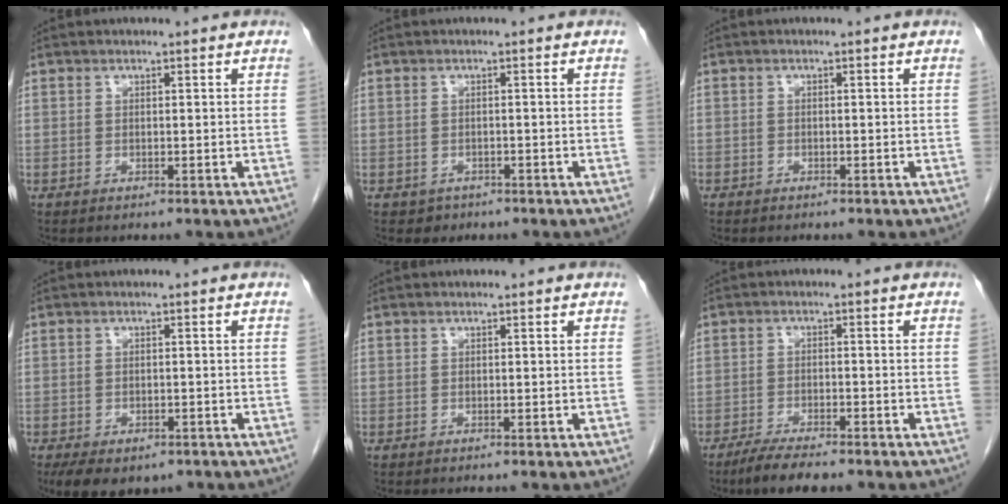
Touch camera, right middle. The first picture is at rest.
{"total": 1.6, "force": [-1.0, 1.2, 0.0], "torque": [-0.005, 0.006, -0.011]}
{"total": 0.8, "force": [-0.6, 0.5, 0.1], "torque": [-0.005, 0.003, -0.010]}
{"total": 8.6, "force": [-5.9, 4.5, 4.3], "torque": [-0.068, -0.005, -0.081]}
{"total": 0.0}
{"total": 6.2, "force": [-4.9, 1.0, 3.6], "torque": [-0.061, -0.012, -0.081]}